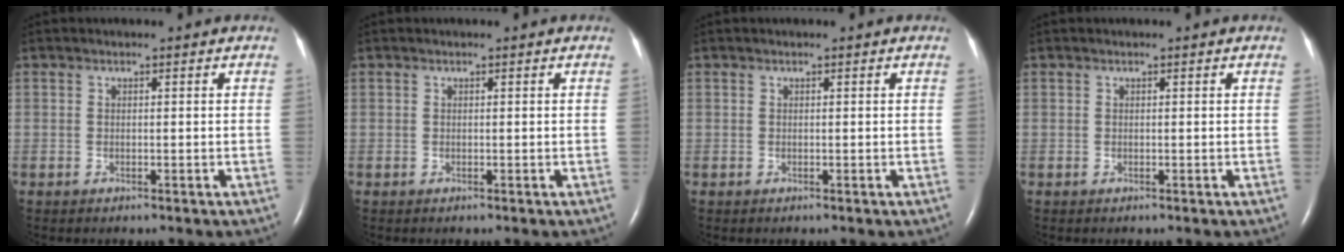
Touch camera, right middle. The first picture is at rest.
{"total": 0.0}
{"total": 0.0}
{"total": 0.0}